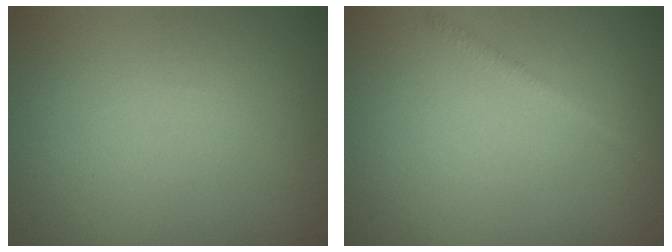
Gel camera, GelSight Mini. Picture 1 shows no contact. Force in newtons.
{"total": 1.2, "press": 1.2, "slide": 0.0}